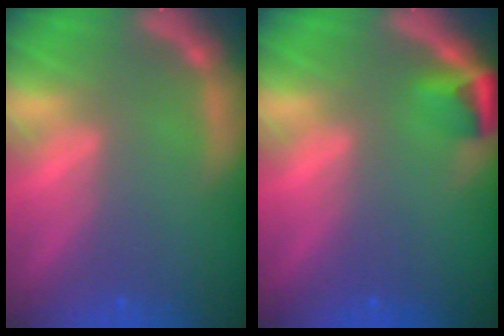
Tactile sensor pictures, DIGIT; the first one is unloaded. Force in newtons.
{"total": 2.4}